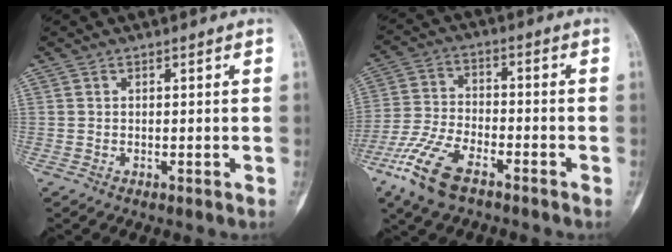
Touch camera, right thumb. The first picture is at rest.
{"total": 11.8, "force": [-7.3, 5.1, 7.7], "torque": [-0.164, 0.015, -0.148]}